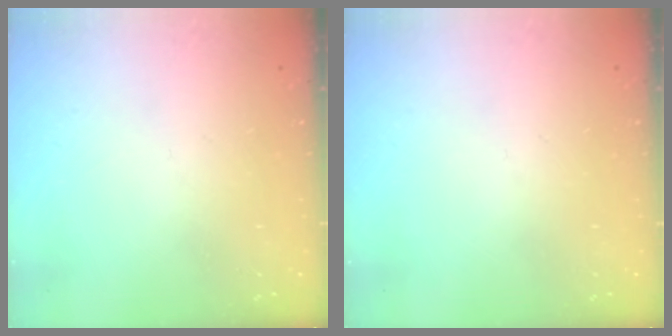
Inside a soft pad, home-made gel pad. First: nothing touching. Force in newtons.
{"total": 0.0}